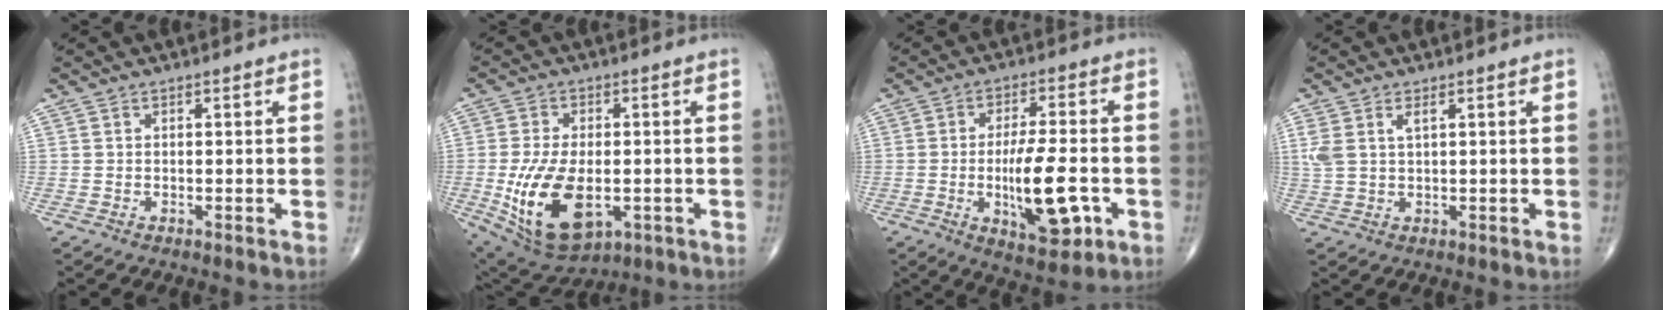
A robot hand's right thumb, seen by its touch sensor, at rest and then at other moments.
{"total": 16.4, "force": [-3.6, 9.1, 13.2], "torque": [-0.244, -0.008, -0.038]}
{"total": 13.7, "force": [-3.2, 4.7, 12.4], "torque": [-0.195, 0.007, -0.043]}
{"total": 3.8, "force": [1.5, 1.6, 3.2], "torque": [-0.083, 0.007, 0.038]}